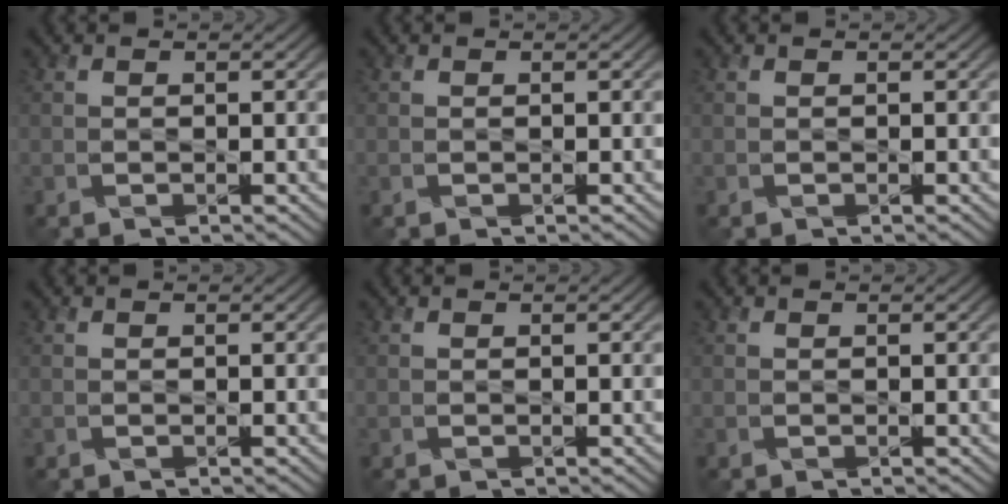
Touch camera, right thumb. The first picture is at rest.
{"total": 0.0}
{"total": 0.0}
{"total": 0.0}
{"total": 0.0}
{"total": 0.0}